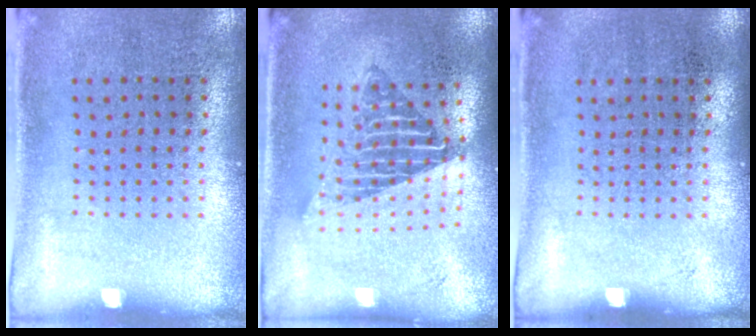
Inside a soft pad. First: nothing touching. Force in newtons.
{"total": 1.7, "press": 1.3, "slide": 1.1}
{"total": 0.0}